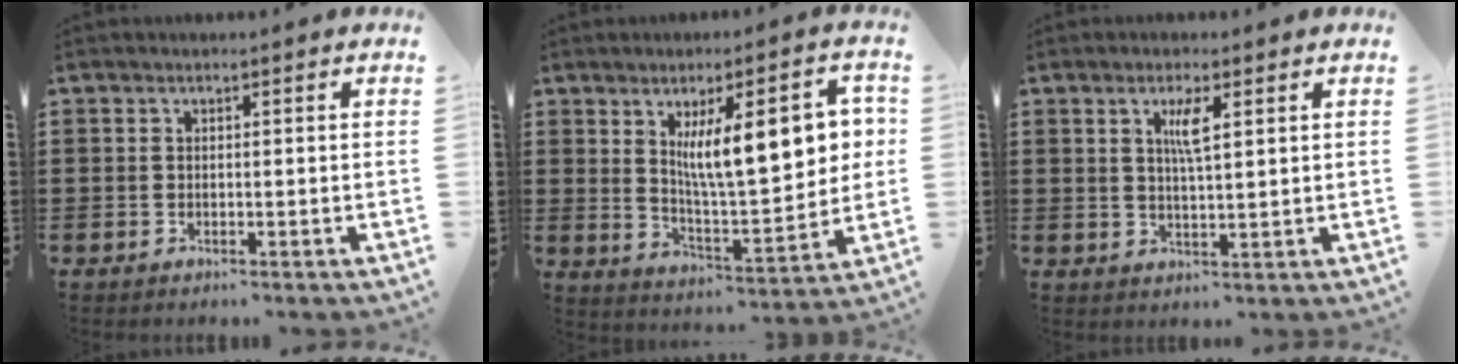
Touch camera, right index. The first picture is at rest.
{"total": 13.2, "force": [3.8, 4.0, 12.0], "torque": [-0.193, -0.001, 0.061]}
{"total": 3.5, "force": [1.4, 0.6, 3.2], "torque": [-0.058, 0.000, 0.020]}